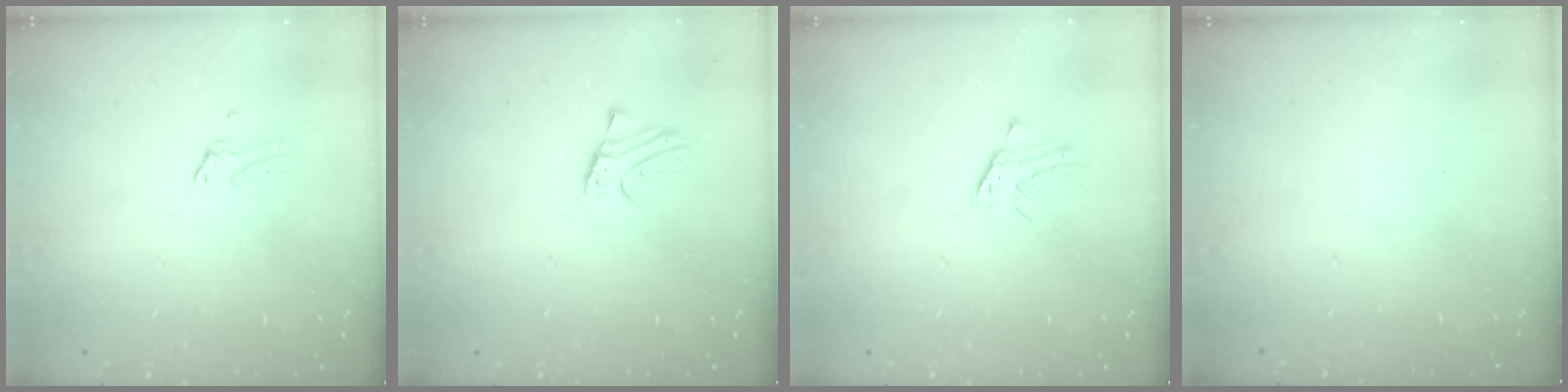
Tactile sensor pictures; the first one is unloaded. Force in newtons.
{"total": 1.9, "press": 1.9, "slide": 0.1}
{"total": 1.4, "press": 1.4, "slide": 0.1}
{"total": 0.0}